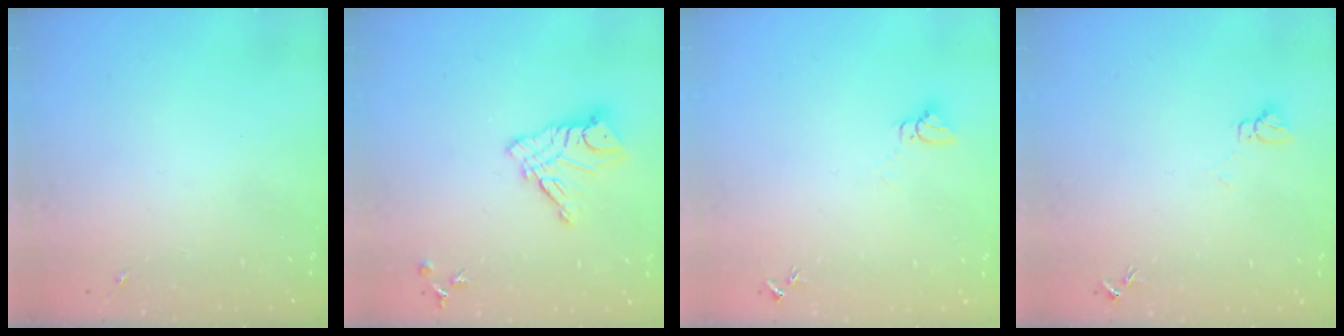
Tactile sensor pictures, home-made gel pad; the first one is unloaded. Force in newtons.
{"total": 11.6, "press": 11.6, "slide": 0.7}
{"total": 2.8, "press": 2.8, "slide": 0.1}
{"total": 4.1, "press": 4.1, "slide": 0.3}